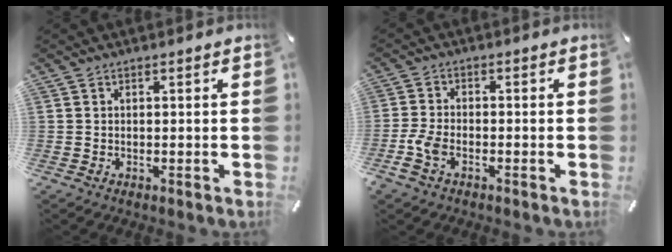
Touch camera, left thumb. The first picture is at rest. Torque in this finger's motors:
{"motor_torque": [-0.03, 0.56, 0.63, 0.28, 0.15]}